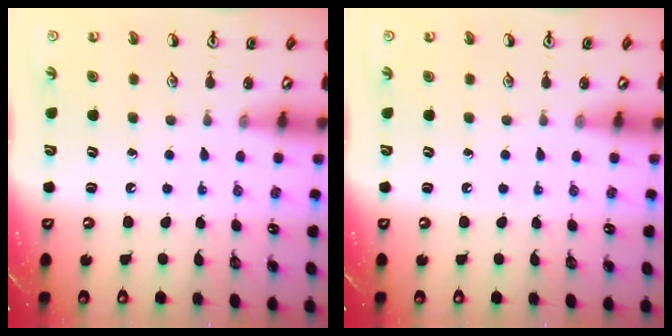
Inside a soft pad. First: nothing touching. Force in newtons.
{"total": 0.0}